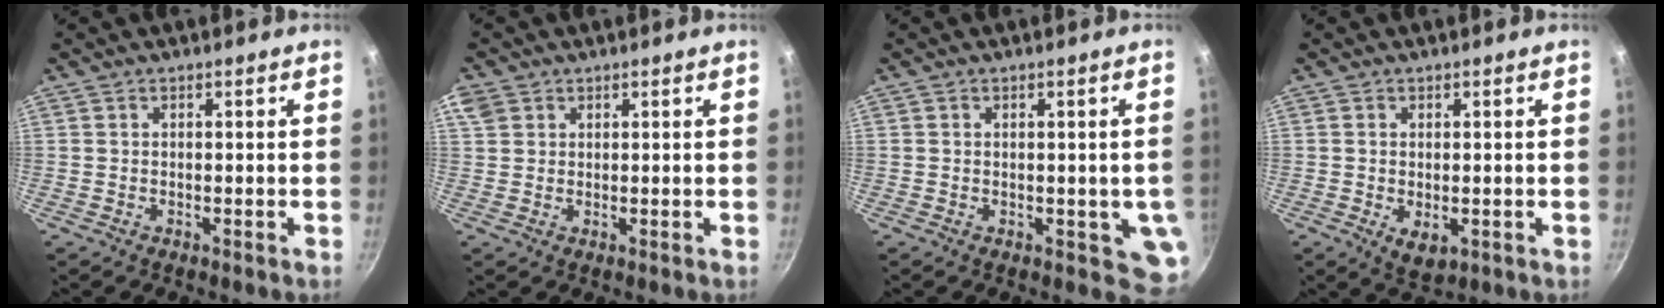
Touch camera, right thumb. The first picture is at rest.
{"total": 4.5, "force": [2.0, 3.7, 1.8], "torque": [-0.027, 0.005, 0.037]}
{"total": 5.2, "force": [-0.4, 3.1, 4.2], "torque": [-0.034, -0.009, -0.004]}
{"total": 4.2, "force": [-0.7, 2.5, 3.3], "torque": [-0.052, -0.015, -0.006]}